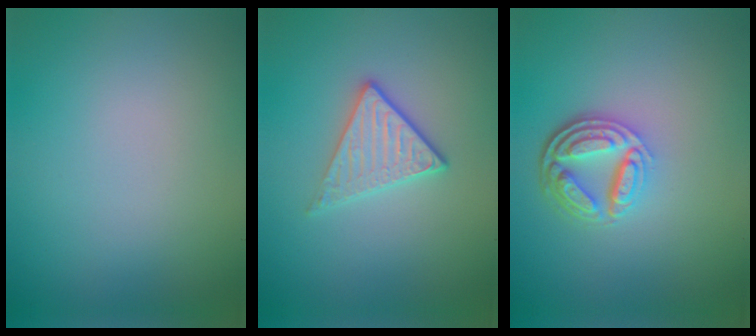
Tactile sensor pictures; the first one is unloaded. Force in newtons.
{"total": 3.0, "press": 2.7, "slide": 1.2}
{"total": 4.6, "press": 3.5, "slide": 3.0}